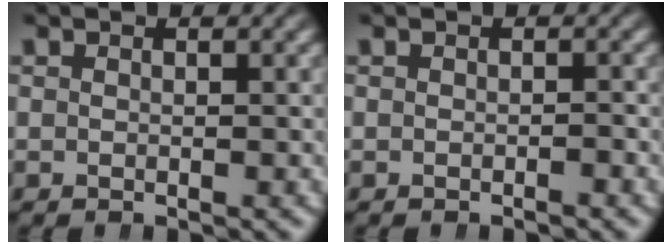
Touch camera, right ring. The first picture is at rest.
{"total": 0.6, "force": [-0.5, 0.2, 0.1], "torque": [-0.005, 0.003, -0.011]}